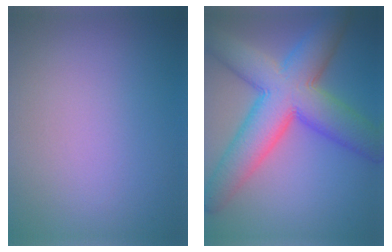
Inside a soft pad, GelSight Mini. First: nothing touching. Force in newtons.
{"total": 11.2, "press": 11.2, "slide": 0.4}